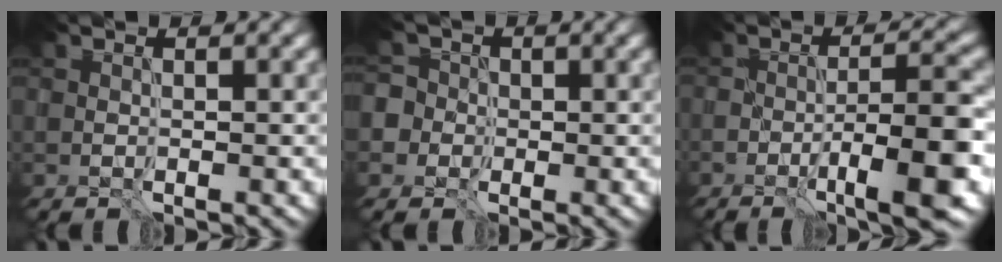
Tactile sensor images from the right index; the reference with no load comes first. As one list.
[{"total": 6.1, "force": [-0.8, 5.8, 1.7], "torque": [-0.024, 0.021, -0.060]}, {"total": 7.2, "force": [-3.5, 1.3, 6.2], "torque": [-0.075, 0.009, -0.052]}]